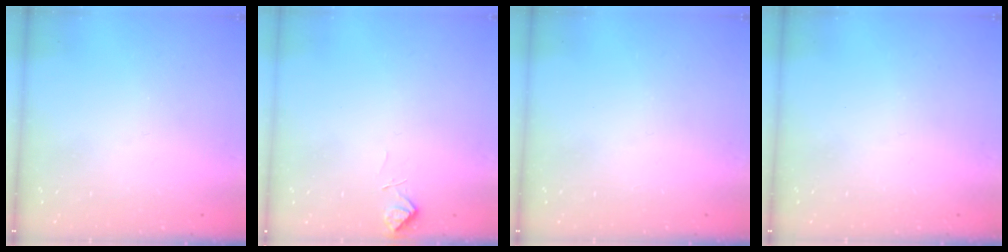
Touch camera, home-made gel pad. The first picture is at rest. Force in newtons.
{"total": 1.5, "press": 1.3, "slide": 0.8}
{"total": 0.0}
{"total": 0.0}